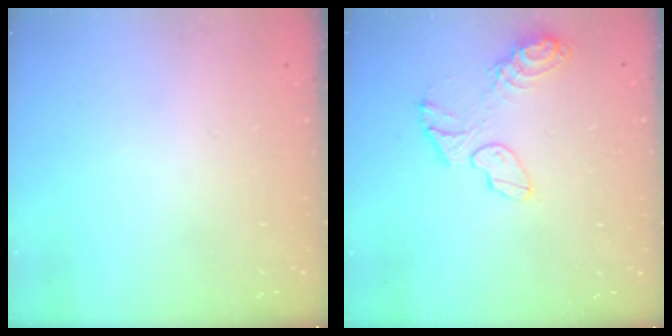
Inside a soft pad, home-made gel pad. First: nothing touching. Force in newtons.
{"total": 12.3, "press": 10.9, "slide": 5.6}